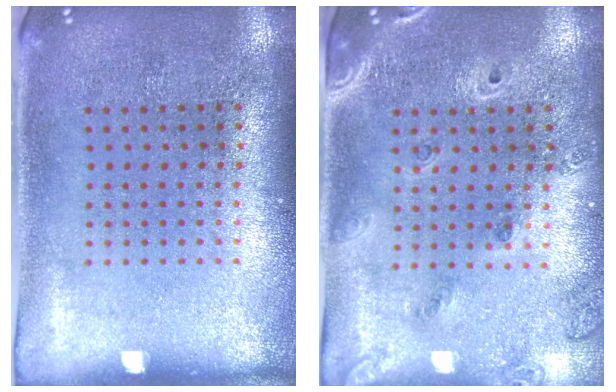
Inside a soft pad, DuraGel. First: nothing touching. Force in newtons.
{"total": 1.5, "press": 1.5, "slide": 0.4}